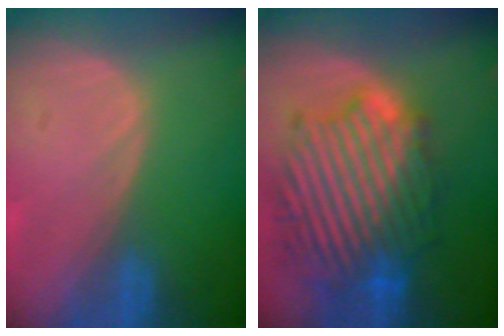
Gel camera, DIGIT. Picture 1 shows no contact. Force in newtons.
{"total": 13.3, "press": 13.3, "slide": 1.1}